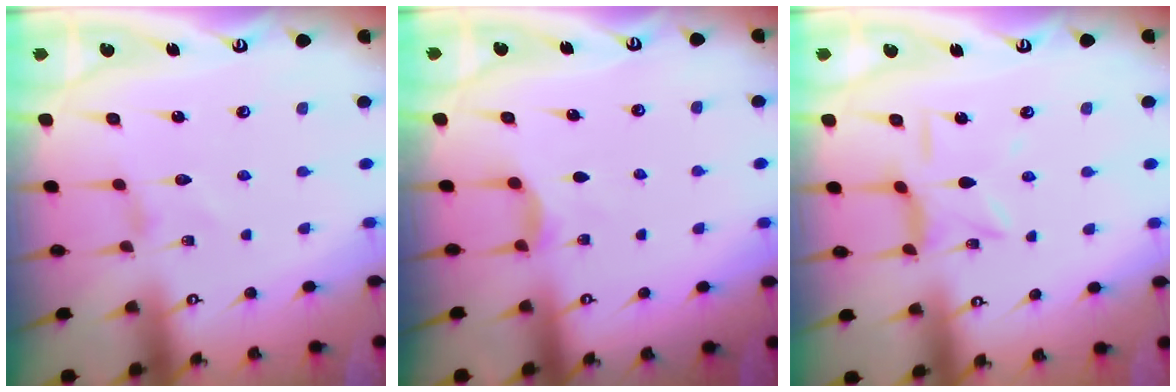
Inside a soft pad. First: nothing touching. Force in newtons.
{"total": 2.6, "press": 2.5, "slide": 0.4}
{"total": 5.1, "press": 5.1, "slide": 0.4}